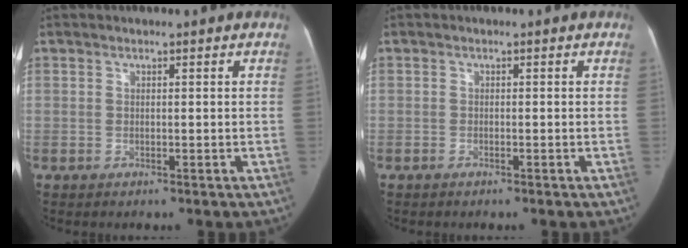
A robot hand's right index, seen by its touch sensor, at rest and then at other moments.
{"total": 0.6, "force": [-0.5, 0.3, 0.2], "torque": [-0.005, 0.001, -0.008]}